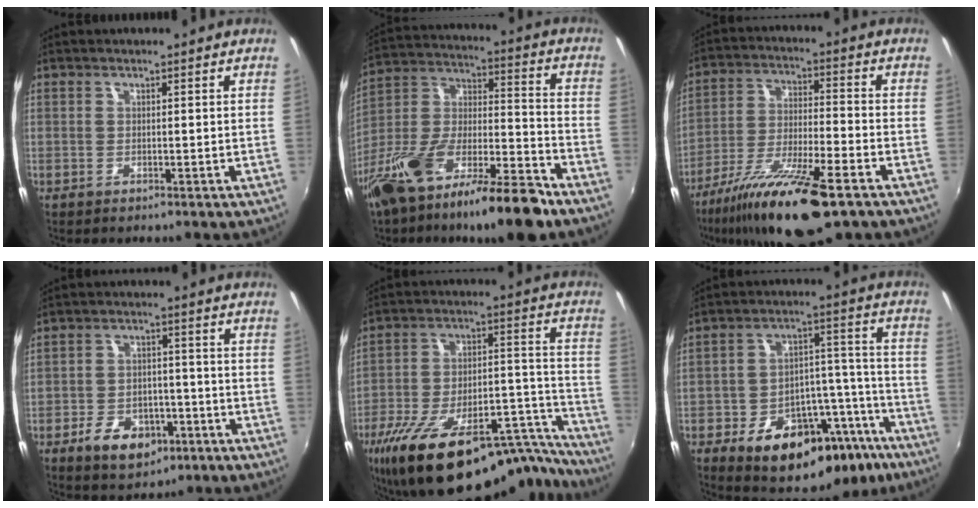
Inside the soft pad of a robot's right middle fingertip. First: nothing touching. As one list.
[{"total": 22.8, "force": [-15.2, 5.8, 16.0], "torque": [-0.288, -0.017, -0.263]}, {"total": 18.0, "force": [-12.1, 3.3, 12.9], "torque": [-0.246, -0.040, -0.215]}, {"total": 9.6, "force": [-5.2, 6.0, 5.4], "torque": [-0.124, 0.009, -0.072]}, {"total": 32.2, "force": [-24.8, 10.1, 18.0], "torque": [-0.281, -0.006, -0.356]}, {"total": 23.8, "force": [-15.4, 12.4, 13.3], "torque": [-0.214, 0.046, -0.190]}]